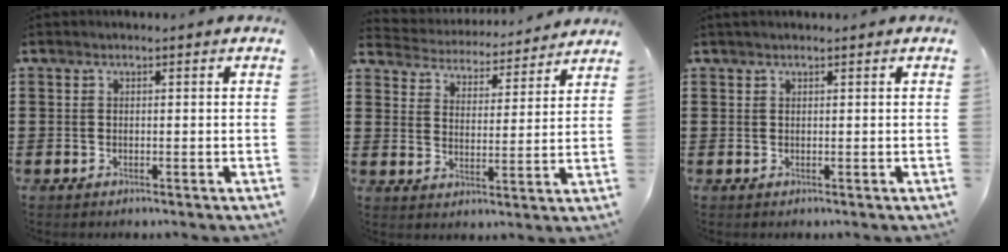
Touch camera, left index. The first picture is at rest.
{"total": 4.2, "force": [4.2, 0.1, -0.4], "torque": [-0.021, -0.036, 0.067]}
{"total": 0.5, "force": [0.5, 0.1, 0.2], "torque": [-0.005, 0.001, 0.010]}